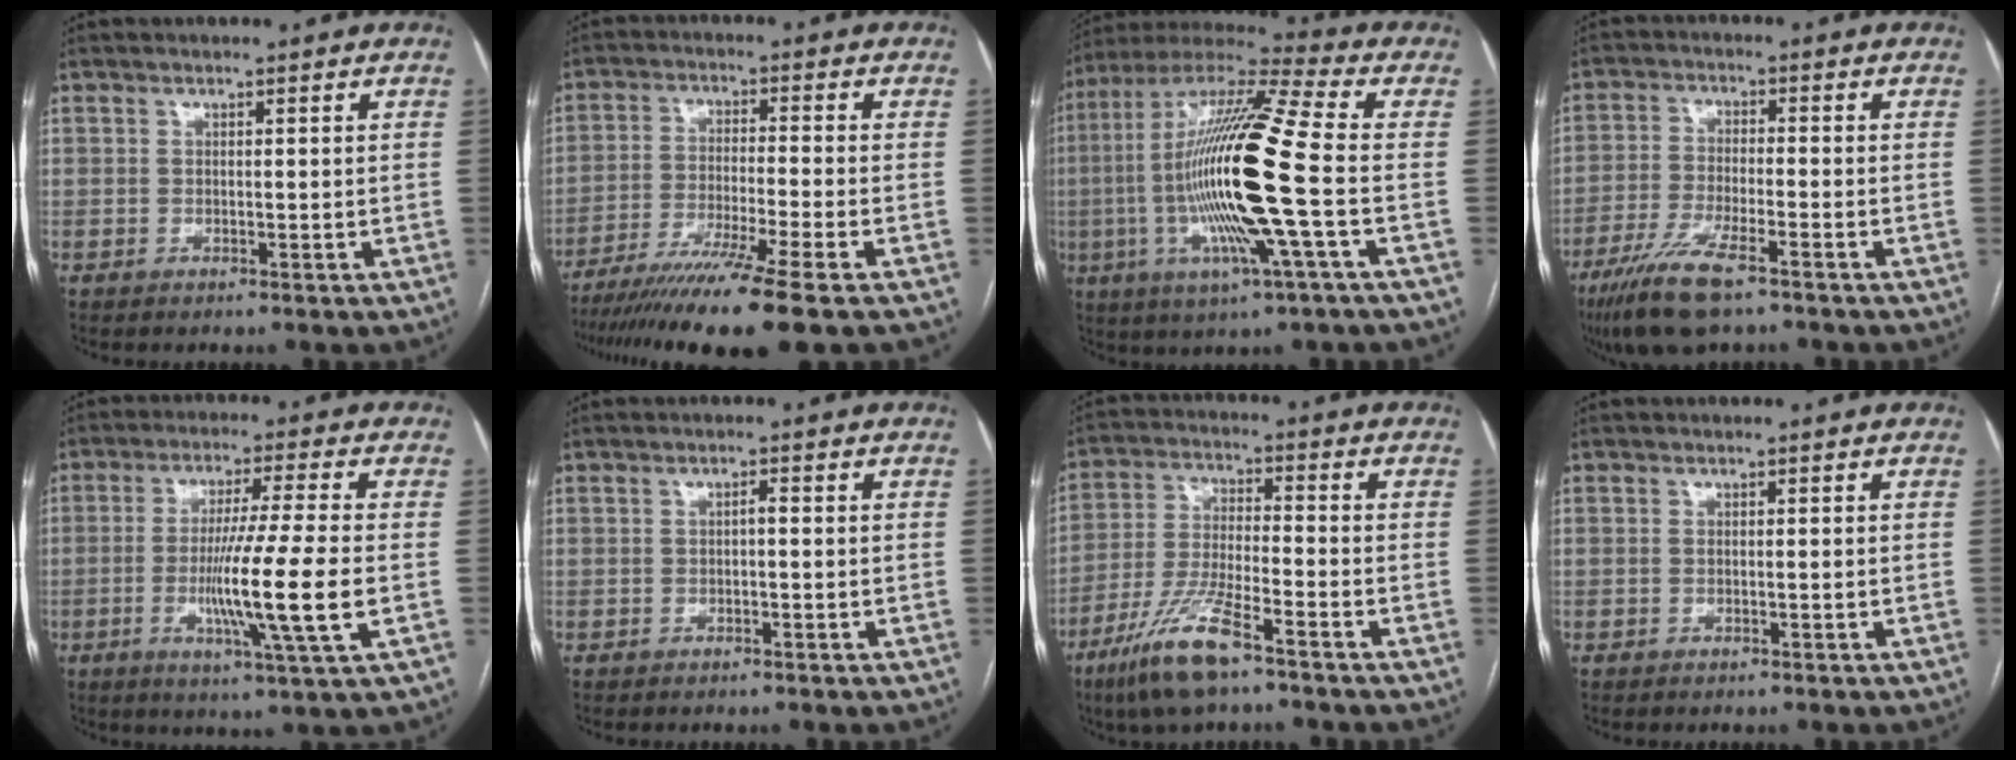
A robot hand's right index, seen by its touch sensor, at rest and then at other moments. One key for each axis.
{"total": 14.5, "fx": -11.0, "fy": -2.0, "fz": 9.2, "tx": -0.158, "ty": -0.049, "tz": -0.177}
{"total": 20.9, "fx": -3.1, "fy": 0.4, "fz": 20.7, "tx": -0.424, "ty": -0.008, "tz": -0.070}
{"total": 10.0, "fx": -6.7, "fy": 1.6, "fz": 7.2, "tx": -0.142, "ty": -0.024, "tz": -0.118}
{"total": 12.6, "fx": -2.5, "fy": -1.3, "fz": 12.2, "tx": -0.224, "ty": -0.022, "tz": -0.048}
{"total": 0.9, "fx": -0.1, "fy": 0.2, "fz": 0.8, "tx": -0.013, "ty": 0.003, "tz": -0.002}
{"total": 11.2, "fx": -7.3, "fy": 1.5, "fz": 8.4, "tx": -0.178, "ty": -0.025, "tz": -0.139}
{"total": 0.0}